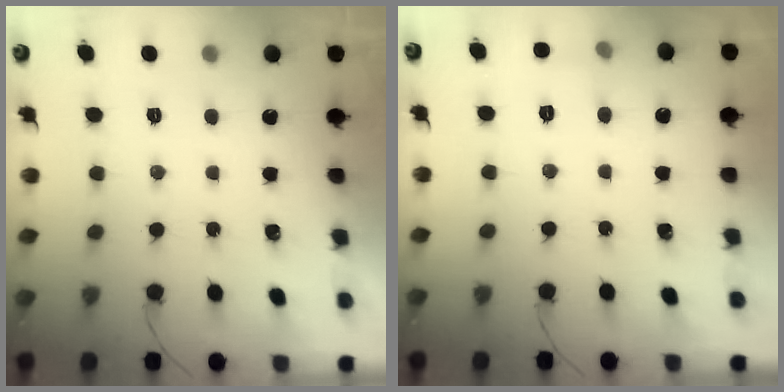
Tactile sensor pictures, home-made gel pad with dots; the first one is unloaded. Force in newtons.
{"total": 4.8, "press": 4.5, "slide": 1.6}